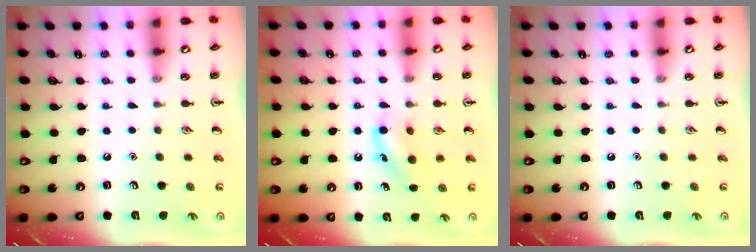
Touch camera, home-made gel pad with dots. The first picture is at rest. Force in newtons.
{"total": 8.2, "press": 8.0, "slide": 1.8}
{"total": 0.0}